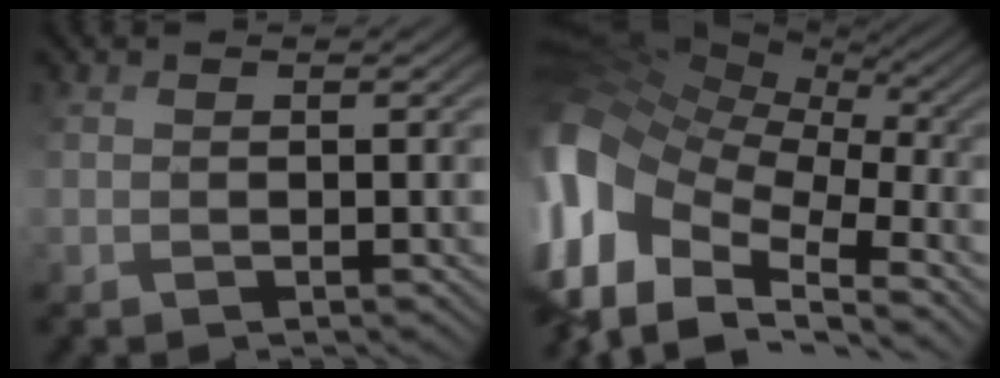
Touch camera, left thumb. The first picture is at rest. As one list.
[{"total": 16.2, "force": [-3.5, 11.0, 11.4], "torque": [-0.305, -0.009, -0.060]}]